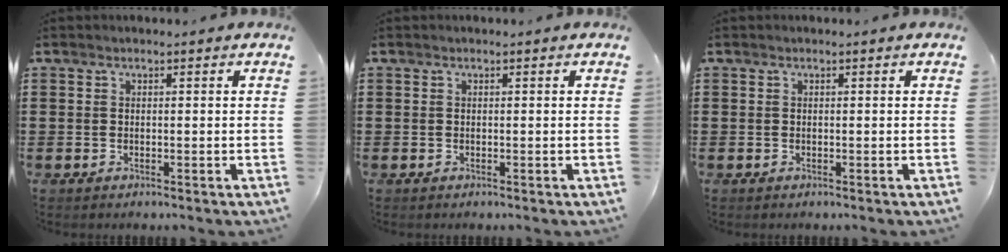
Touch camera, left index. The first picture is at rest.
{"total": 0.0}
{"total": 0.0}